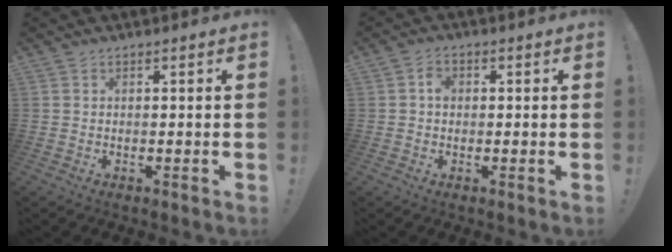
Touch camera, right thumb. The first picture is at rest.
{"total": 2.8, "force": [0.1, 2.2, 1.8], "torque": [-0.019, 0.002, -0.004]}